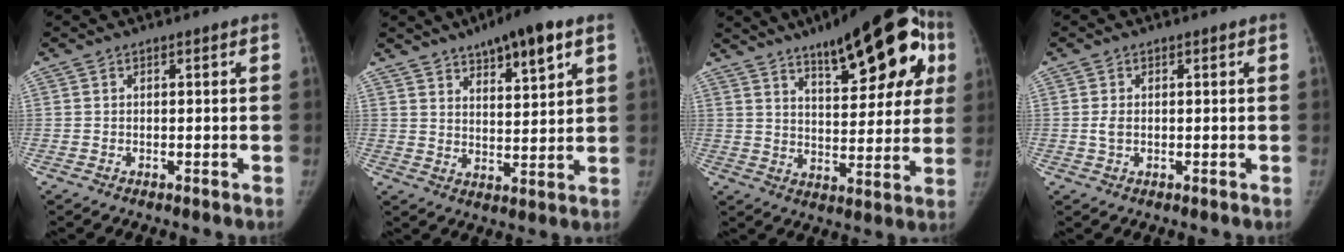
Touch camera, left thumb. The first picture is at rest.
{"total": 11.8, "force": [7.3, 3.9, 8.4], "torque": [-0.103, -0.029, 0.113]}
{"total": 24.0, "force": [11.5, 8.7, 19.2], "torque": [-0.224, -0.012, 0.164]}
{"total": 1.8, "force": [0.1, 1.2, 1.3], "torque": [-0.026, -0.001, 0.003]}